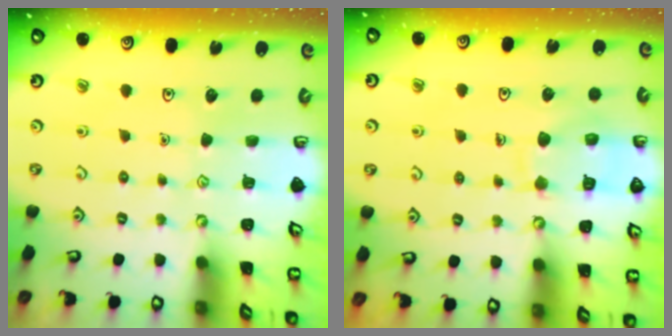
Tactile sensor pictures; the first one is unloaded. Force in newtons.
{"total": 10.5, "press": 10.5, "slide": 1.0}